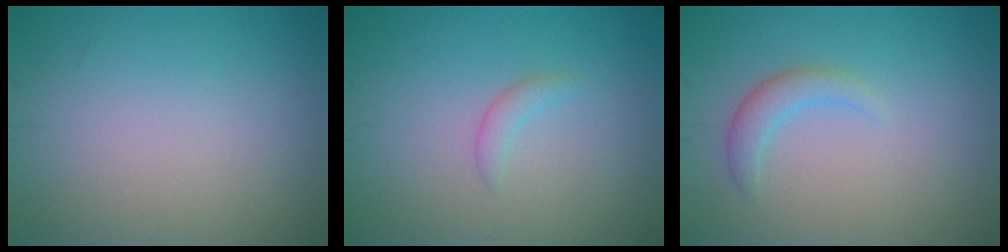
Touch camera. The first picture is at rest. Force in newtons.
{"total": 1.1, "press": 1.1, "slide": 0.1}
{"total": 1.9, "press": 1.9, "slide": 0.0}